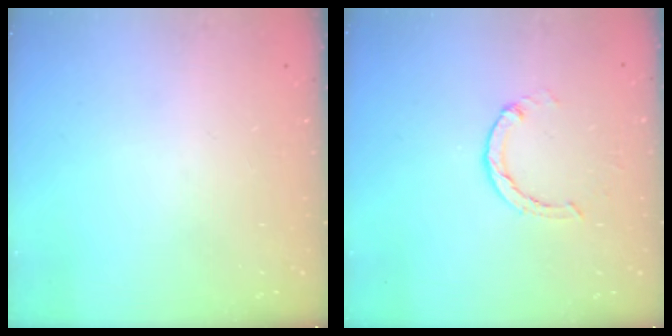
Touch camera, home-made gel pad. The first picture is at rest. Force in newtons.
{"total": 2.0, "press": 2.0, "slide": 0.2}